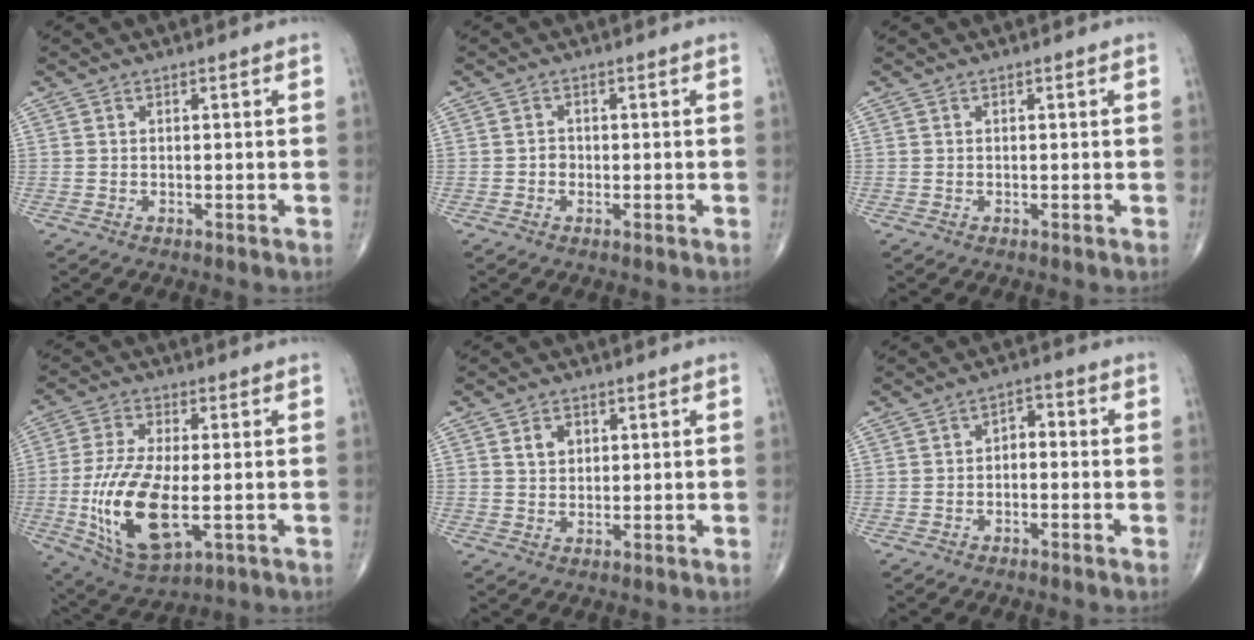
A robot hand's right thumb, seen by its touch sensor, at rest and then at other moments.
{"total": 1.3, "force": [-0.3, 1.1, 0.6], "torque": [-0.002, 0.004, -0.007]}
{"total": 0.0}
{"total": 16.0, "force": [-2.9, 6.9, 14.2], "torque": [-0.284, -0.013, -0.040]}
{"total": 3.2, "force": [1.3, 2.4, 1.7], "torque": [-0.015, -0.006, 0.022]}
{"total": 3.1, "force": [-0.8, 2.0, 2.2], "torque": [-0.020, 0.028, -0.023]}